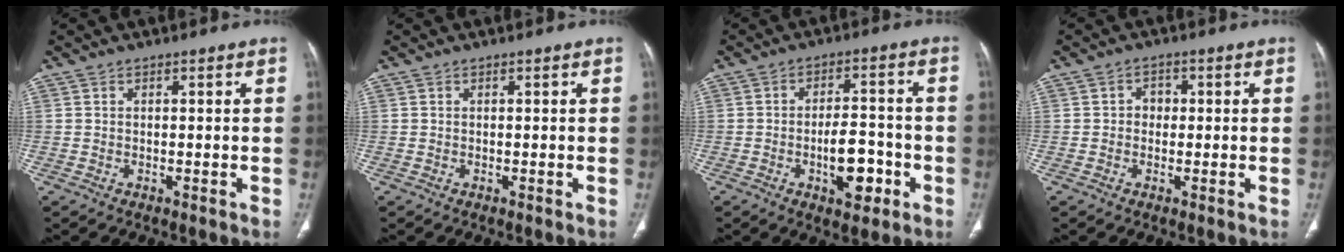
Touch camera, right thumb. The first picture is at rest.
{"total": 0.0}
{"total": 8.8, "force": [-3.1, 4.3, 7.1], "torque": [-0.089, 0.022, -0.046]}
{"total": 2.3, "force": [0.0, 2.0, 1.2], "torque": [-0.002, 0.008, -0.006]}